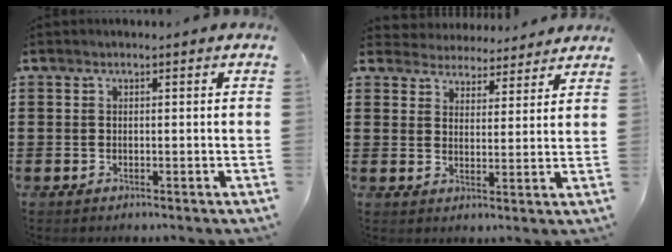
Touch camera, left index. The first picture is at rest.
{"total": 3.8, "force": [3.8, 0.6, -0.4], "torque": [-0.011, -0.021, 0.067]}